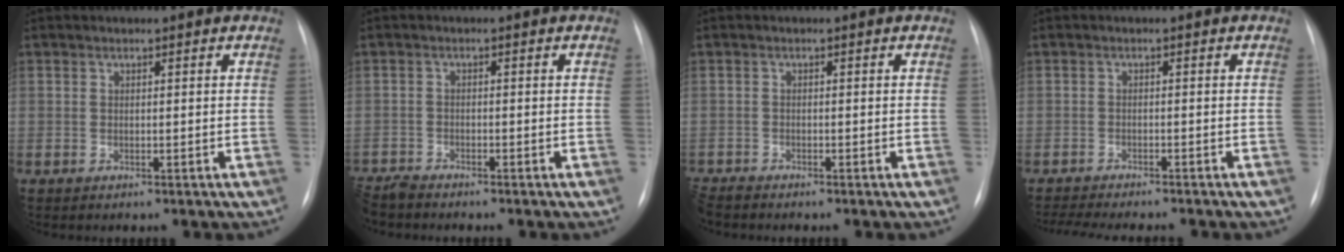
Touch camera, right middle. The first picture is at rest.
{"total": 3.1, "force": [-3.1, 0.1, 0.4], "torque": [-0.006, -0.015, -0.060]}
{"total": 2.0, "force": [-2.0, 0.0, 0.4], "torque": [-0.010, -0.011, -0.038]}
{"total": 10.7, "force": [-9.6, 1.2, 4.7], "torque": [-0.061, -0.014, -0.131]}